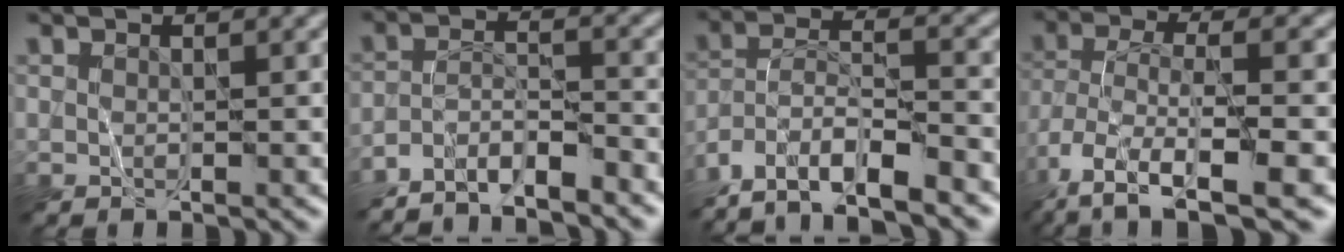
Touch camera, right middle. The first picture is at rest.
{"total": 5.3, "force": [-4.9, 0.8, 1.9], "torque": [-0.032, 0.004, -0.088]}
{"total": 11.2, "force": [-9.1, 3.1, 5.7], "torque": [-0.096, -0.002, -0.151]}
{"total": 9.7, "force": [-4.8, 3.5, 7.7], "torque": [-0.152, -0.010, -0.084]}